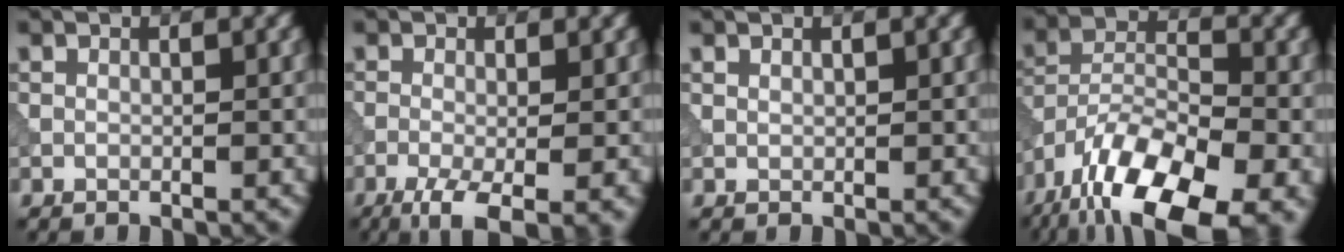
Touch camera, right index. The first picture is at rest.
{"total": 5.7, "force": [-2.7, 1.8, 4.7], "torque": [-0.093, -0.008, -0.044]}
{"total": 0.6, "force": [0.6, 0.2, -0.1], "torque": [-0.002, 0.000, 0.014]}
{"total": 15.1, "force": [-10.4, 5.8, 9.2], "torque": [-0.170, -0.019, -0.166]}